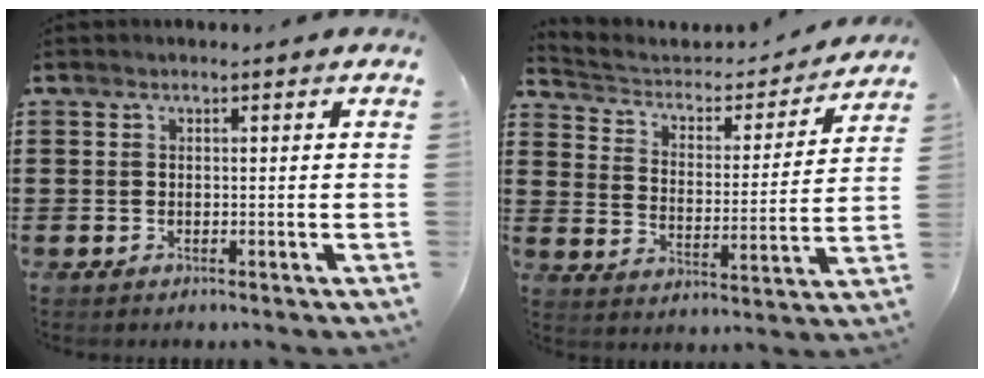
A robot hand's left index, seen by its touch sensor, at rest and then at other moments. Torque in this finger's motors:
{"motor_torque": [-0.17, 0.26, 0.10, 0.02]}